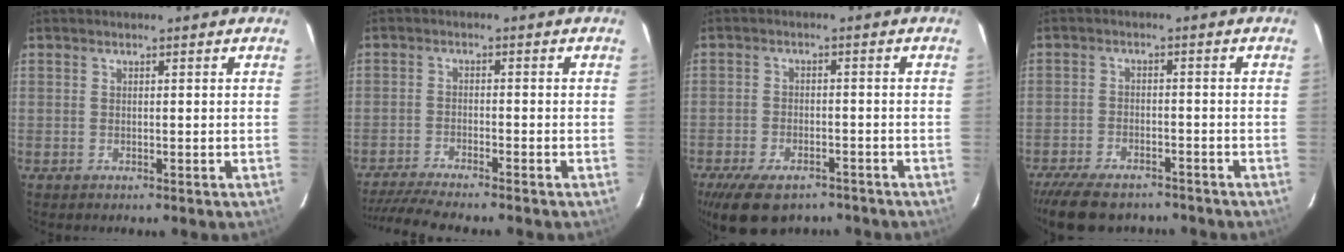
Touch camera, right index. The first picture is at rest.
{"total": 9.5, "force": [-8.9, -0.3, 3.5], "torque": [-0.090, -0.016, -0.149]}
{"total": 11.7, "force": [-8.9, 5.4, 5.2], "torque": [-0.128, -0.012, -0.140]}
{"total": 11.6, "force": [-10.0, 4.2, 4.0], "torque": [-0.105, -0.014, -0.156]}